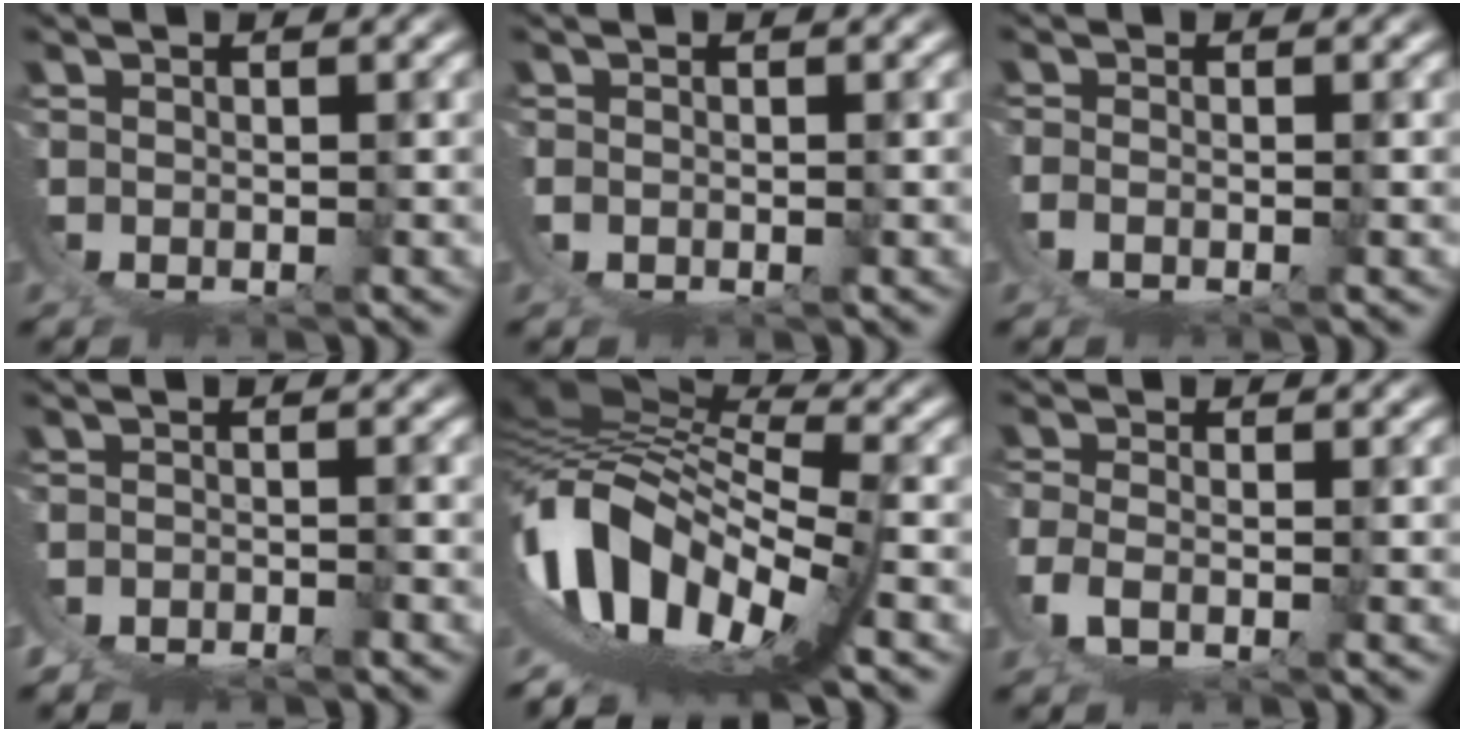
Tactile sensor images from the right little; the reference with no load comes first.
{"total": 0.6, "force": [0.2, 0.5, 0.3], "torque": [-0.010, 0.002, 0.001]}
{"total": 1.6, "force": [-0.1, 0.9, 1.4], "torque": [-0.038, -0.007, 0.002]}
{"total": 5.0, "force": [-1.8, 4.2, 1.9], "torque": [-0.060, -0.018, -0.027]}
{"total": 17.1, "force": [0.4, 10.2, 13.7], "torque": [-0.271, -0.029, 0.024]}
{"total": 2.8, "force": [0.6, 1.7, 2.2], "torque": [-0.075, -0.019, 0.020]}